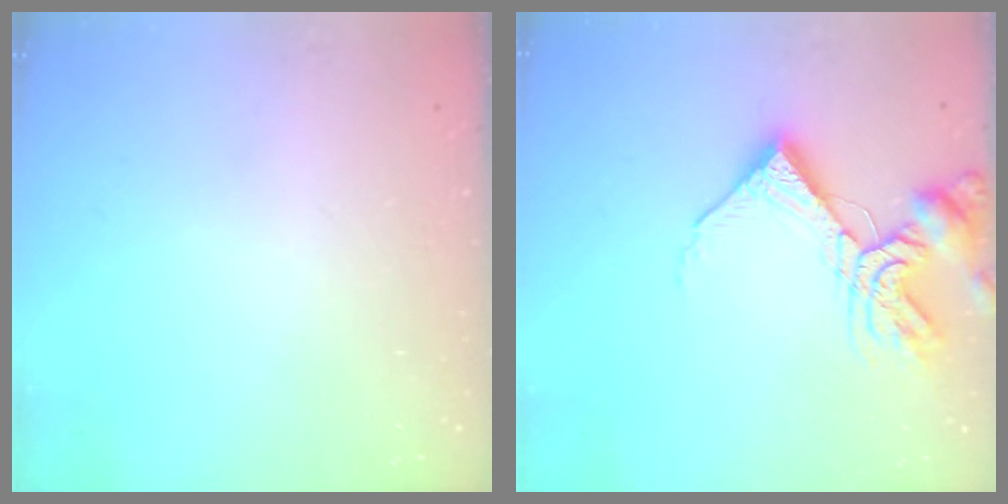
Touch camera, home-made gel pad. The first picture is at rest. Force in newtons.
{"total": 11.2, "press": 11.0, "slide": 1.6}